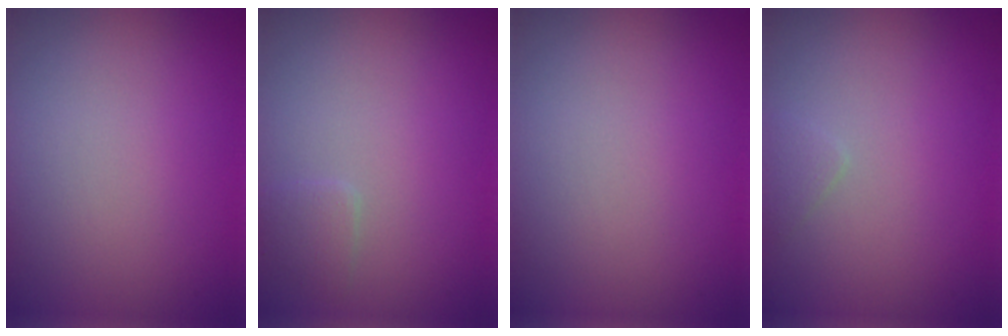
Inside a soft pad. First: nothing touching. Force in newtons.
{"total": 1.0, "press": 1.0, "slide": 0.0}
{"total": 0.0}
{"total": 0.7, "press": 0.7, "slide": 0.0}